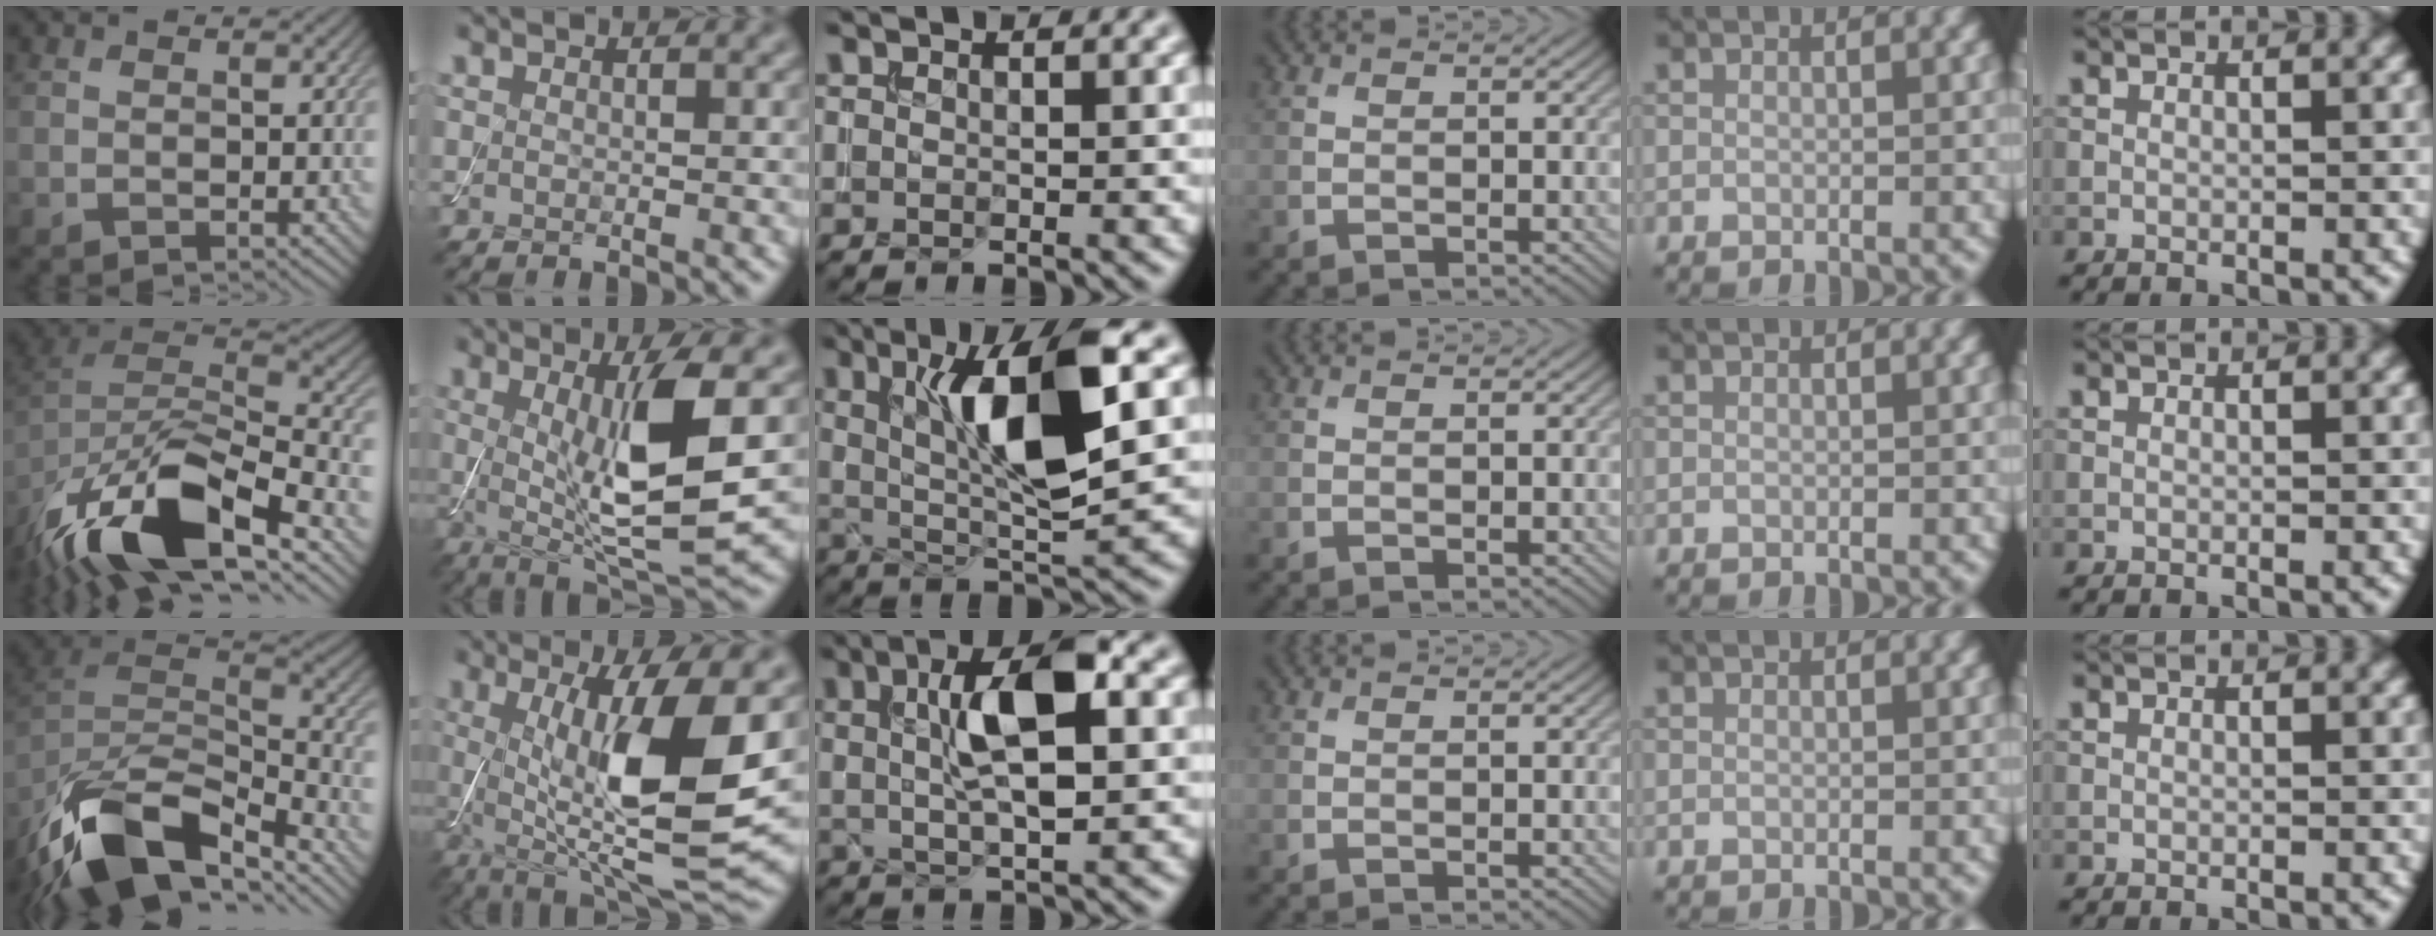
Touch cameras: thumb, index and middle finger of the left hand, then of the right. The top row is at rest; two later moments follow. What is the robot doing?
{"motion": "assemble", "object": "toy tower of hanoi"}